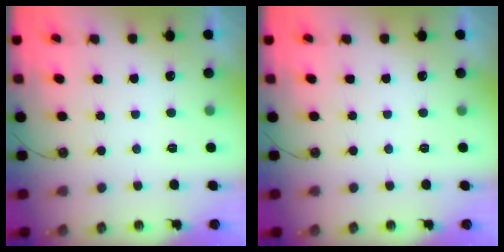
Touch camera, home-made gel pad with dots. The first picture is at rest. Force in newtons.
{"total": 0.0}